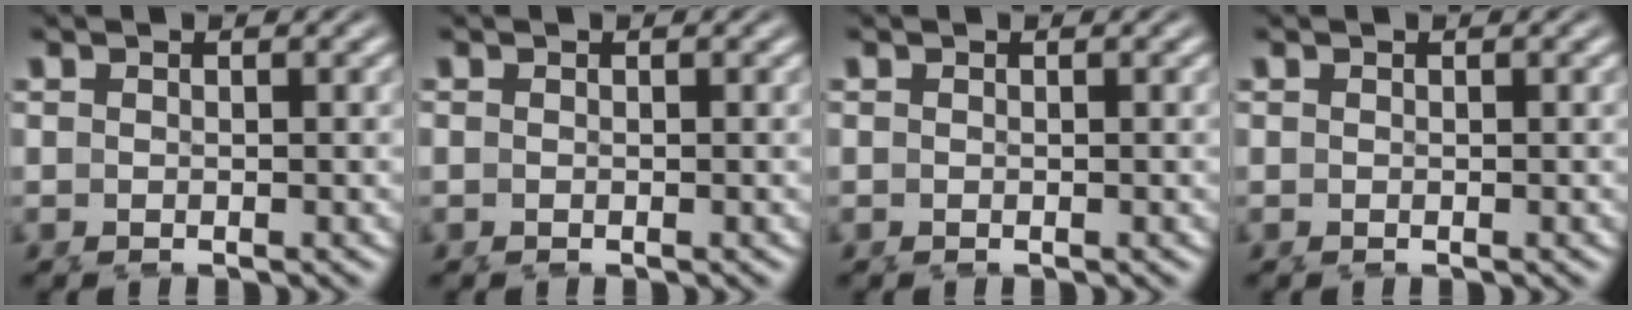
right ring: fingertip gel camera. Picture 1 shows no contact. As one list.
[{"total": 0.0}, {"total": 0.0}, {"total": 0.0}]